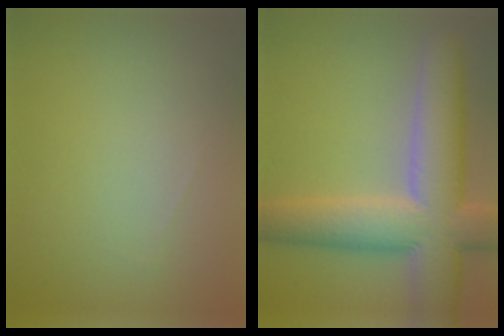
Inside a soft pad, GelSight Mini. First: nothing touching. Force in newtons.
{"total": 10.9, "press": 10.9, "slide": 0.7}